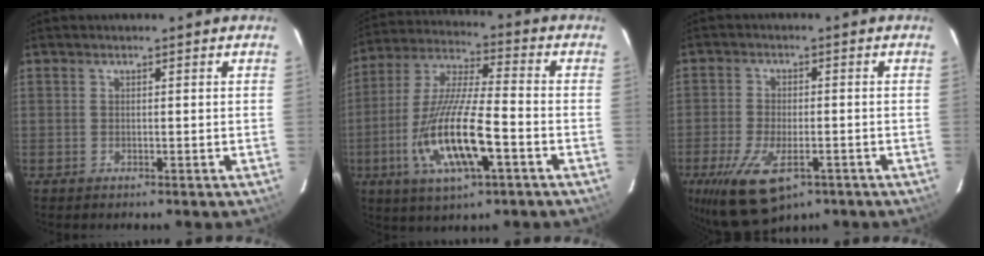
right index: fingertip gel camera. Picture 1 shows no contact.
{"total": 16.3, "force": [-5.5, 3.9, 14.8], "torque": [-0.308, -0.016, -0.104]}
{"total": 12.6, "force": [-6.7, 5.8, 9.0], "torque": [-0.197, -0.033, -0.109]}